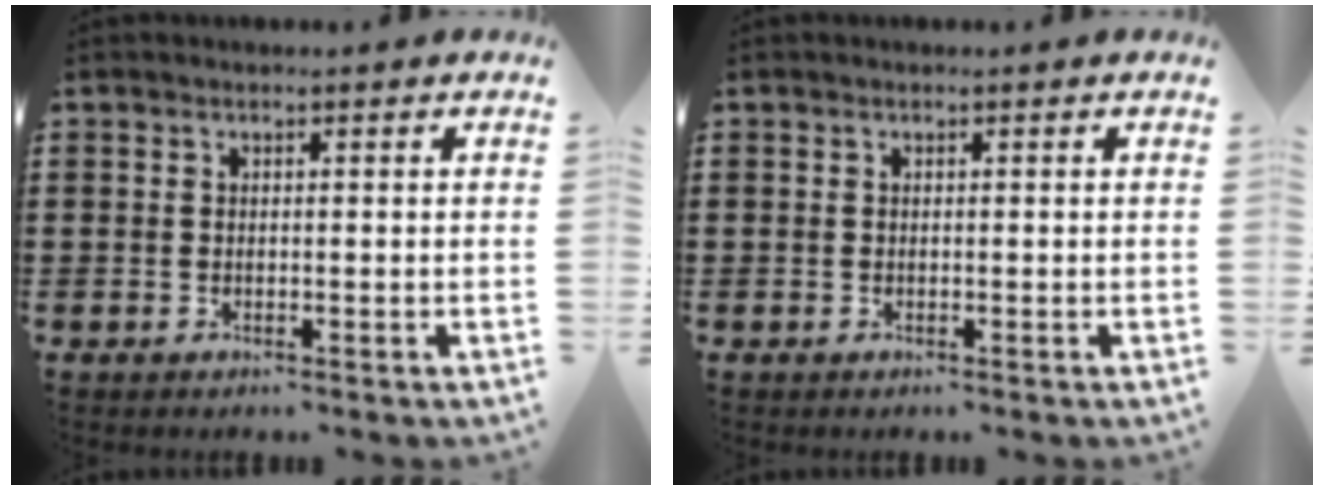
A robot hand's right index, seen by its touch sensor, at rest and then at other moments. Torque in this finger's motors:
{"motor_torque": [-0.11, 0.01, 0.00, 0.00]}